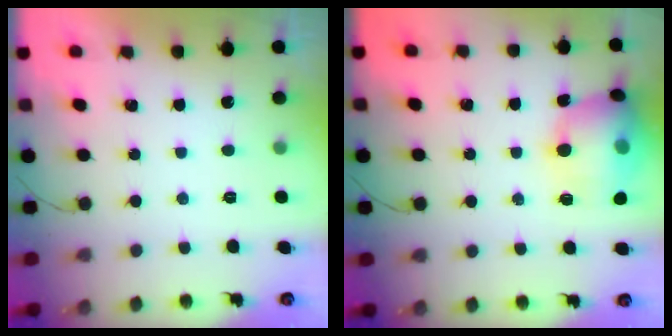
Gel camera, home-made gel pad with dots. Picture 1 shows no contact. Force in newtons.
{"total": 20.6, "press": 18.9, "slide": 8.3}